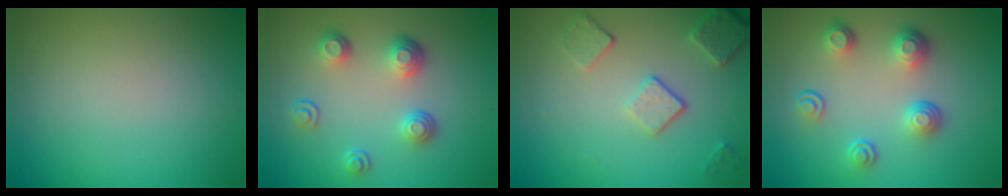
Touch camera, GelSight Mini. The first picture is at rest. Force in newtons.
{"total": 3.6, "press": 2.6, "slide": 2.4}
{"total": 3.5, "press": 2.8, "slide": 2.1}
{"total": 4.0, "press": 3.0, "slide": 2.6}